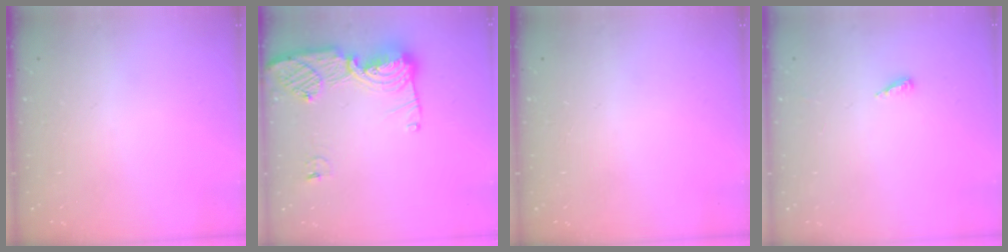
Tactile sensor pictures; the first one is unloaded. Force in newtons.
{"total": 14.0, "press": 13.9, "slide": 1.4}
{"total": 0.0}
{"total": 2.8, "press": 2.8, "slide": 0.2}